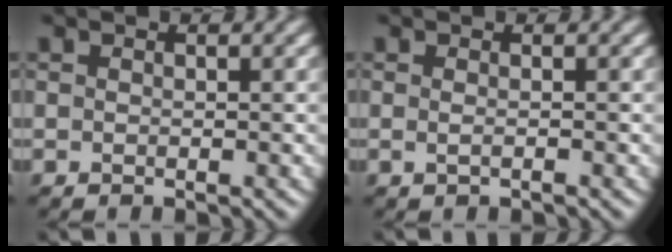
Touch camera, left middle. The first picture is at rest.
{"total": 0.6, "force": [-0.4, -0.1, 0.4], "torque": [-0.014, -0.004, -0.007]}